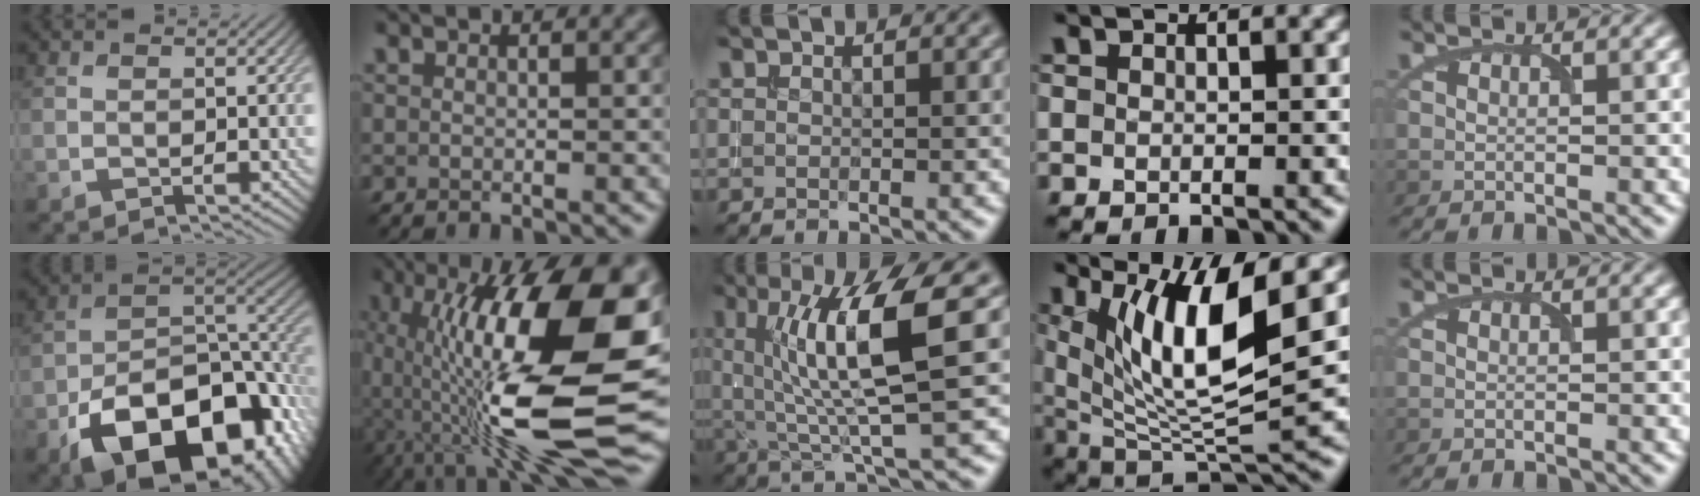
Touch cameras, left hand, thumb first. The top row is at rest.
{"thumb": {"total": 18.5, "force": [-9.5, 10.5, 11.9], "torque": [-0.175, -0.047, -0.145]}, "index": {"total": 17.0, "force": [-2.0, 5.4, 16.0], "torque": [-0.276, 0.023, -0.042]}, "middle": {"total": 9.4, "force": [2.2, 2.0, 8.9], "torque": [-0.134, -0.006, 0.038]}, "ring": {"total": 10.3, "force": [3.5, 2.8, 9.3], "torque": [-0.158, -0.012, 0.068]}}